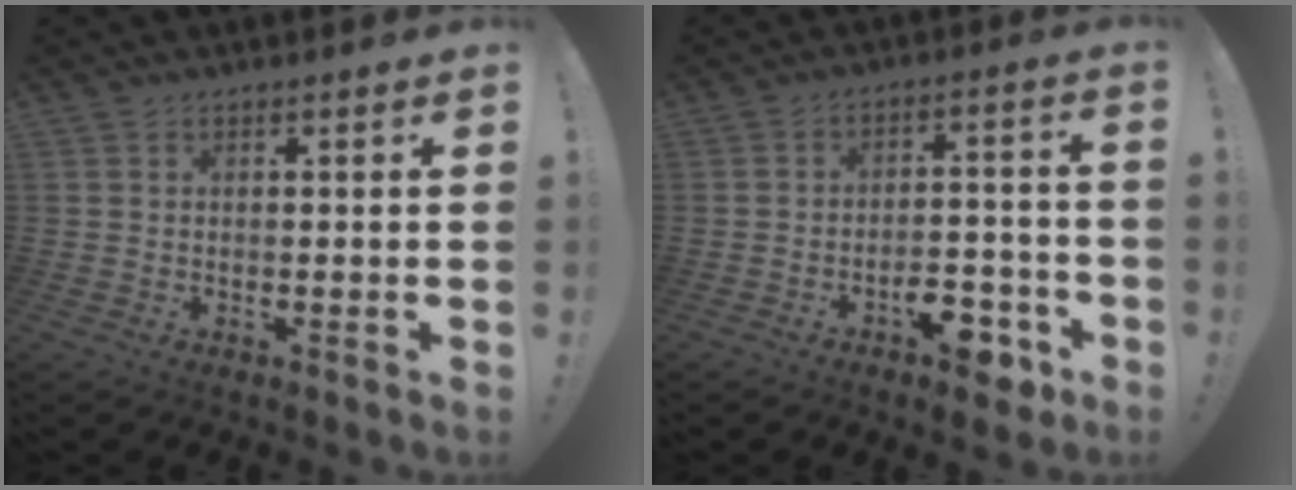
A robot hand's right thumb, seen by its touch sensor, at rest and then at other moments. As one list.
[{"total": 8.7, "force": [-5.4, 3.9, 5.5], "torque": [-0.067, 0.042, -0.088]}]